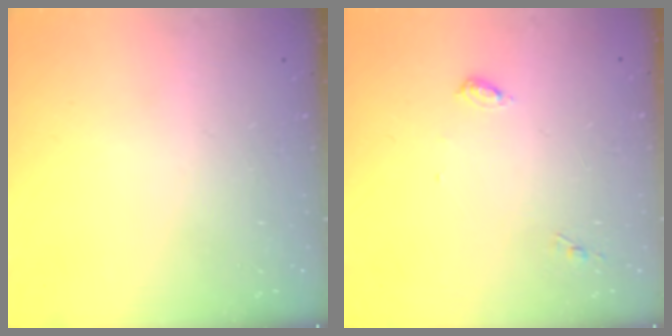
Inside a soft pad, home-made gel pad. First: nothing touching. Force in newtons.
{"total": 4.6, "press": 4.6, "slide": 0.4}